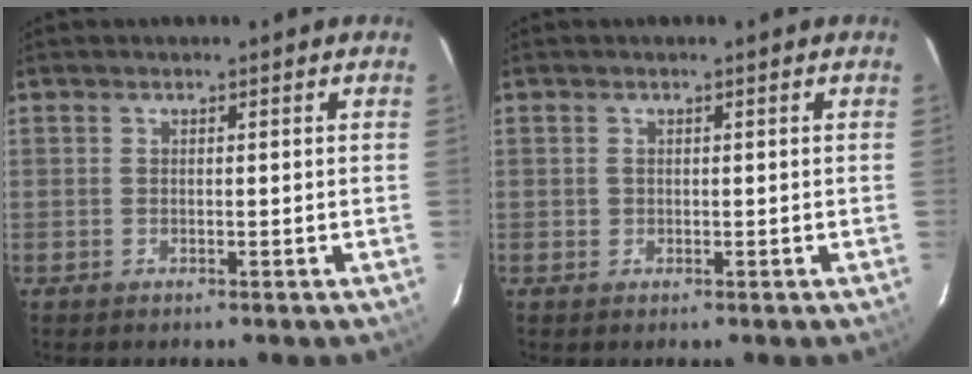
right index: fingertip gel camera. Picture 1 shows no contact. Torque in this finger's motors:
{"motor_torque": [0.06, 0.05, 0.05, 0.01]}